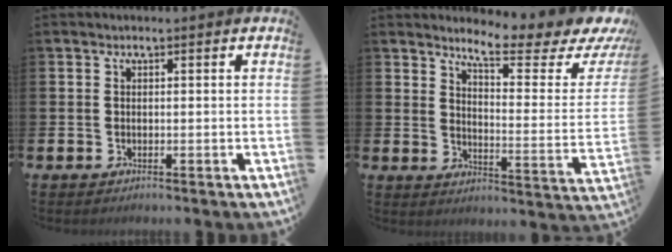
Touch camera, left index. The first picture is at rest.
{"total": 6.3, "force": [5.5, 0.7, 3.0], "torque": [-0.063, -0.048, 0.083]}